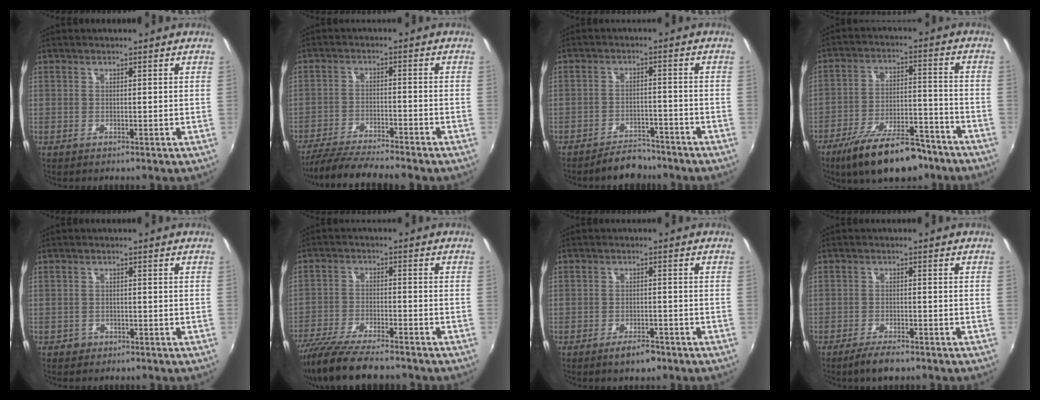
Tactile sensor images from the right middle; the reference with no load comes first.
{"total": 12.0, "force": [-10.8, 0.7, 5.2], "torque": [-0.119, -0.012, -0.181]}
{"total": 5.8, "force": [-5.2, 2.1, 1.3], "torque": [-0.041, 0.007, -0.074]}
{"total": 17.3, "force": [-12.9, 5.8, 9.9], "torque": [-0.181, -0.011, -0.194]}
{"total": 1.7, "force": [-1.0, 1.3, 0.3], "torque": [-0.010, 0.001, -0.013]}
{"total": 14.4, "force": [-12.4, 2.2, 7.0], "torque": [-0.152, -0.036, -0.214]}
{"total": 3.8, "force": [-2.8, 1.6, 2.0], "torque": [-0.043, 0.002, -0.041]}
{"total": 4.4, "force": [-3.5, 1.0, 2.5], "torque": [-0.062, -0.008, -0.065]}